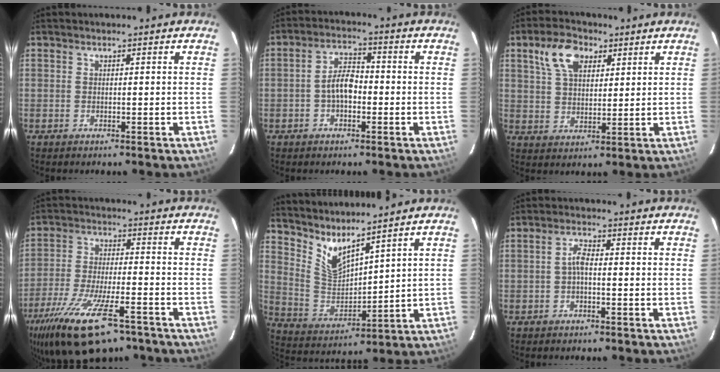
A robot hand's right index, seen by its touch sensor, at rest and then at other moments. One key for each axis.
{"total": 5.4, "fx": -1.3, "fy": 3.0, "fz": 4.4, "tx": -0.082, "ty": 0.014, "tz": -0.022}
{"total": 8.6, "fx": 4.3, "fy": 4.9, "fz": 5.6, "tx": -0.111, "ty": 0.028, "tz": 0.080}
{"total": 19.0, "fx": -12.5, "fy": 6.1, "fz": 13.0, "tx": -0.262, "ty": -0.052, "tz": -0.209}
{"total": 8.3, "fx": 7.0, "fy": 1.4, "fz": 4.2, "tx": -0.090, "ty": -0.017, "tz": 0.147}
{"total": 2.2, "fx": -0.7, "fy": 0.7, "fz": 2.0, "tx": -0.043, "ty": 0.009, "tz": -0.014}